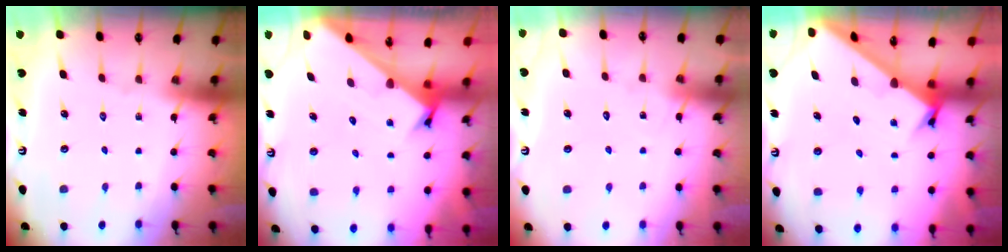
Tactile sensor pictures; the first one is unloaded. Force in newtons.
{"total": 2.4, "press": 2.4, "slide": 0.2}
{"total": 6.0, "press": 6.0, "slide": 0.5}
{"total": 1.8, "press": 1.8, "slide": 0.2}